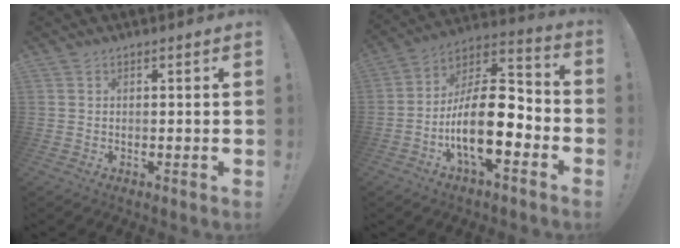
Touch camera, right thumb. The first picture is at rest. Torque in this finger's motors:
{"motor_torque": [2.41, 2.60, 1.68, -1.09, 0.71]}